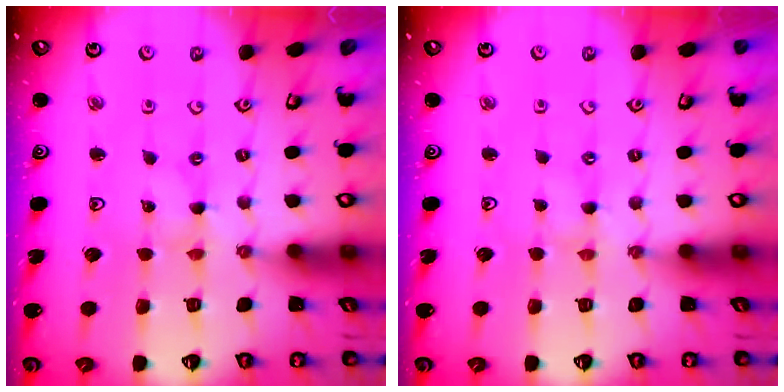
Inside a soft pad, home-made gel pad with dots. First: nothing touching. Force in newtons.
{"total": 1.1, "press": 1.0, "slide": 0.4}